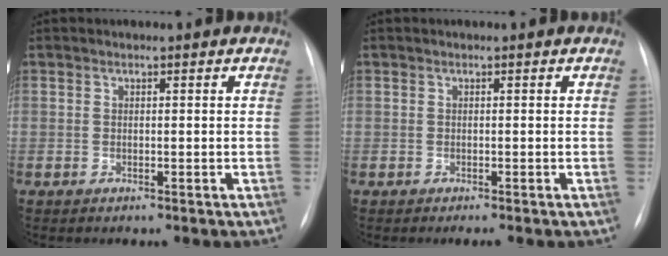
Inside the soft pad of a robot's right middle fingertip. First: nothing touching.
{"total": 0.6, "force": [-0.4, -0.1, 0.4], "torque": [-0.006, -0.002, -0.008]}